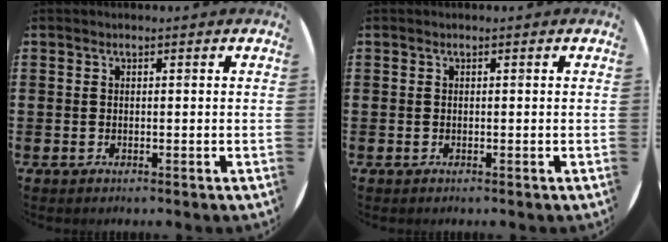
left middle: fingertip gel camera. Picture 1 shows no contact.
{"total": 0.0}